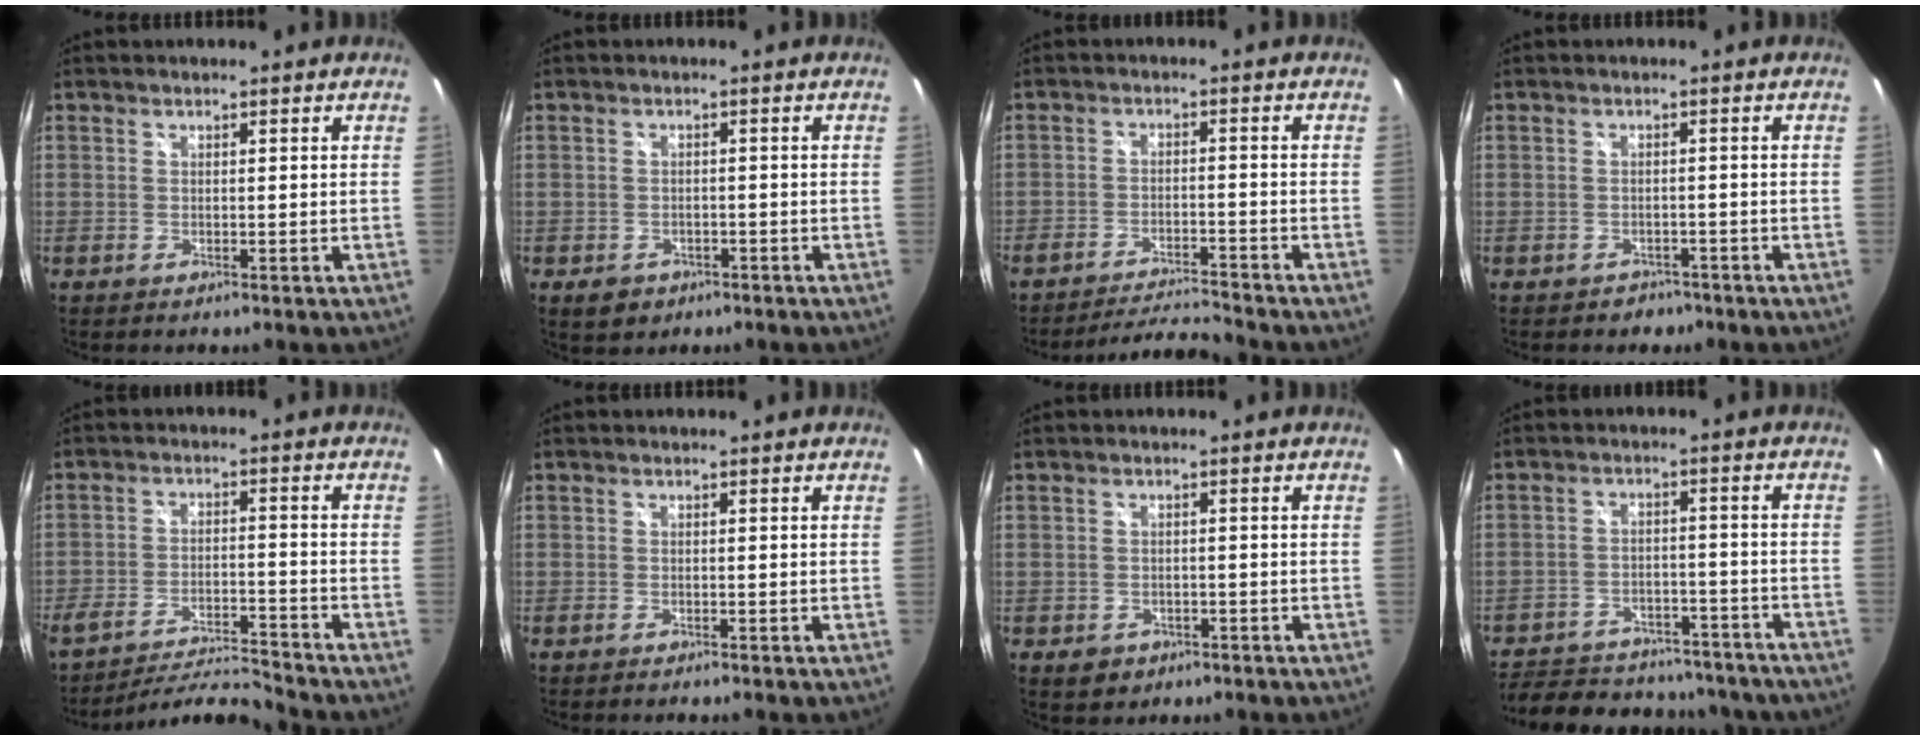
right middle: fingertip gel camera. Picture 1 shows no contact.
{"total": 3.7, "force": [-1.9, 2.8, 1.5], "torque": [-0.036, -0.005, -0.023]}
{"total": 7.0, "force": [-6.9, -0.6, 1.2], "torque": [-0.042, 0.003, -0.117]}
{"total": 2.7, "force": [-1.9, 1.8, 0.3], "torque": [-0.009, 0.000, -0.026]}
{"total": 8.9, "force": [-8.7, -0.9, 1.4], "torque": [-0.048, 0.000, -0.153]}
{"total": 0.9, "force": [-0.8, 0.2, 0.4], "torque": [-0.010, -0.004, -0.015]}
{"total": 3.3, "force": [-1.5, 2.6, 1.3], "torque": [-0.032, -0.003, -0.017]}
{"total": 27.6, "force": [-22.5, 11.5, 11.2], "torque": [-0.240, 0.009, -0.282]}